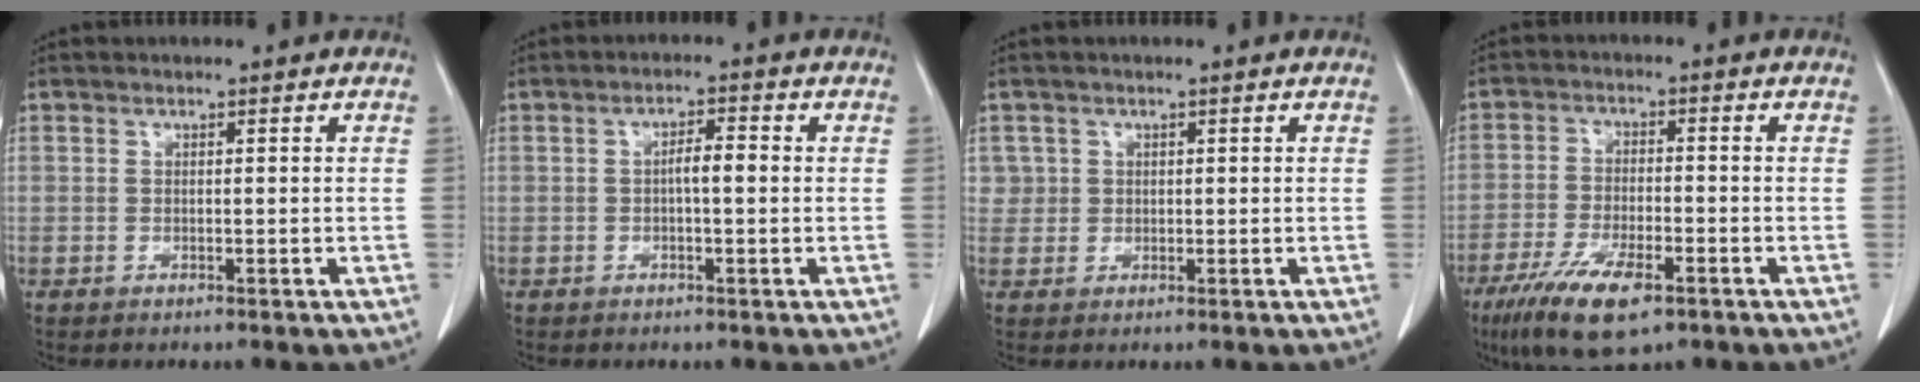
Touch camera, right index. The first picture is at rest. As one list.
[{"total": 3.0, "force": [-0.1, 0.7, 2.9], "torque": [-0.049, 0.007, -0.003]}, {"total": 2.1, "force": [0.7, 2.0, -0.2], "torque": [0.021, 0.002, 0.007]}, {"total": 10.3, "force": [-6.0, 2.9, 7.8], "torque": [-0.146, -0.019, -0.101]}]